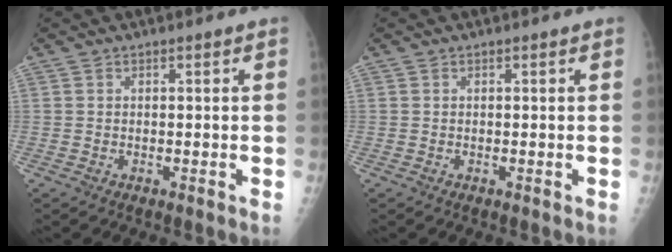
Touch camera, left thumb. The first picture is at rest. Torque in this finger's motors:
{"motor_torque": [0.00, 0.00, -0.05, -0.05, 0.00]}